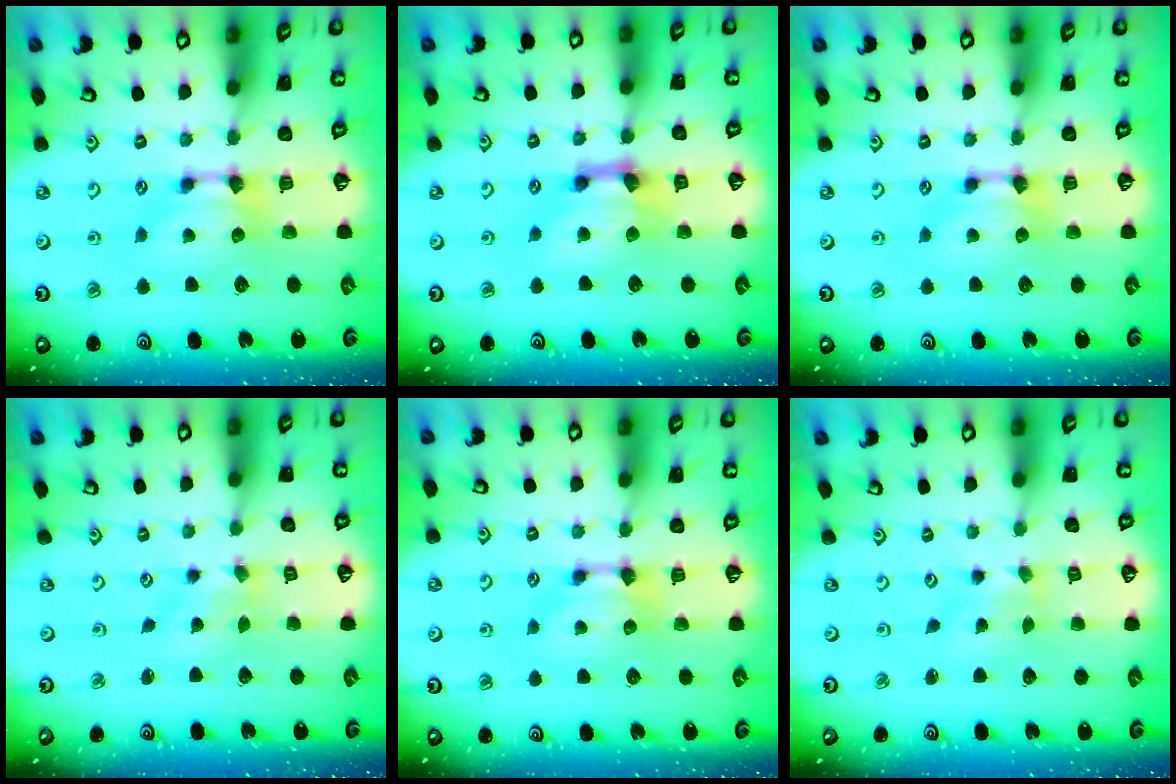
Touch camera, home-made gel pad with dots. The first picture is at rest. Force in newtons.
{"total": 2.4, "press": 1.6, "slide": 1.8}
{"total": 0.0}
{"total": 1.9, "press": 1.5, "slide": 1.2}
{"total": 0.0}
{"total": 2.8, "press": 2.7, "slide": 0.9}